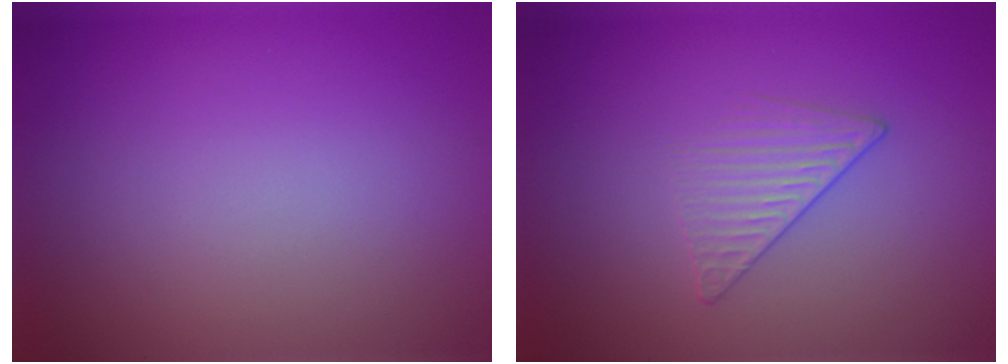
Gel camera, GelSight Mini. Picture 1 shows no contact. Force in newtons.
{"total": 1.6, "press": 1.0, "slide": 1.2}